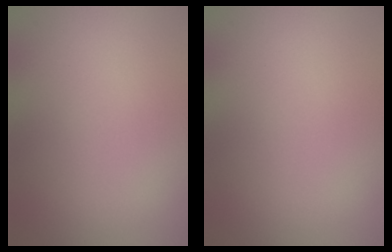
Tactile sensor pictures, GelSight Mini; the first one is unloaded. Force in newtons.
{"total": 0.0}